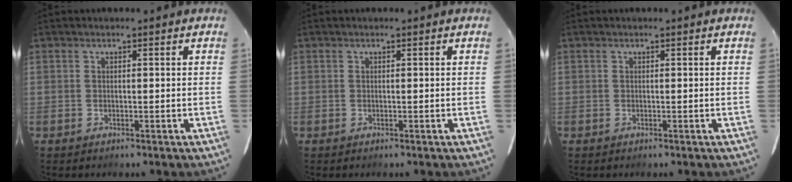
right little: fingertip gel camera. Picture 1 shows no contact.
{"total": 0.0}
{"total": 0.0}